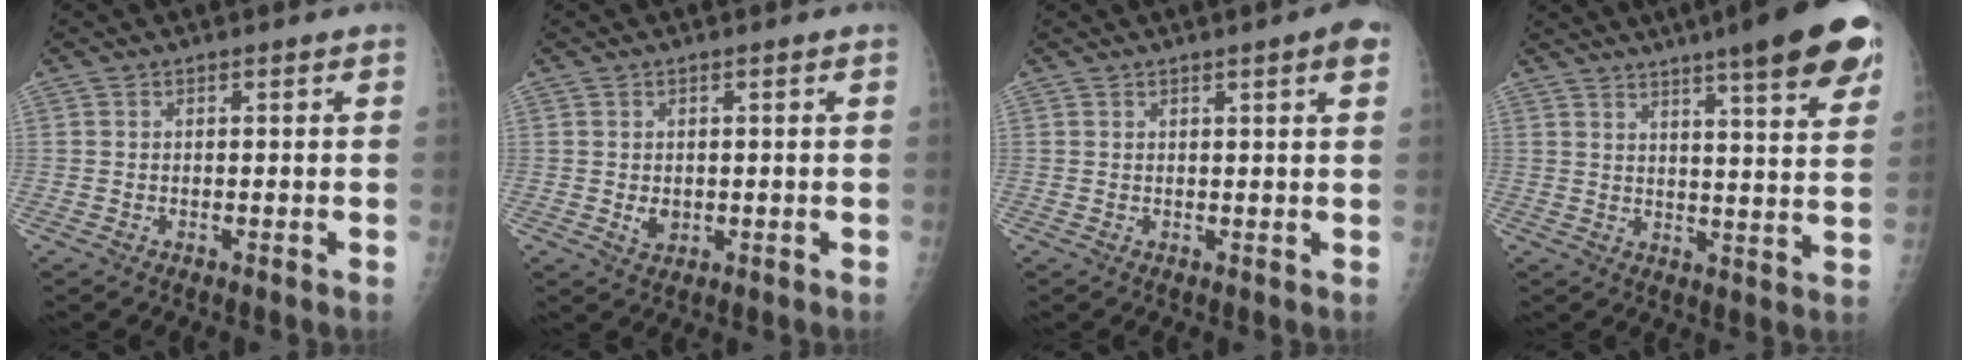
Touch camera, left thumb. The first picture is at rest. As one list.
[{"total": 2.3, "force": [0.0, 1.8, 1.5], "torque": [-0.017, -0.004, 0.007]}, {"total": 3.9, "force": [1.9, 0.3, 3.3], "torque": [-0.040, -0.004, 0.022]}, {"total": 18.3, "force": [11.5, 2.8, 14.0], "torque": [-0.172, -0.036, 0.144]}]